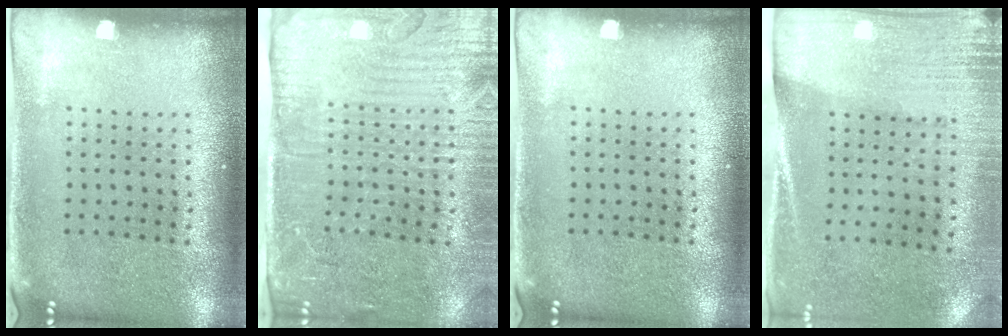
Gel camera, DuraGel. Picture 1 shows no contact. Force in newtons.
{"total": 4.2, "press": 3.6, "slide": 2.1}
{"total": 0.0}
{"total": 2.7, "press": 2.4, "slide": 1.3}